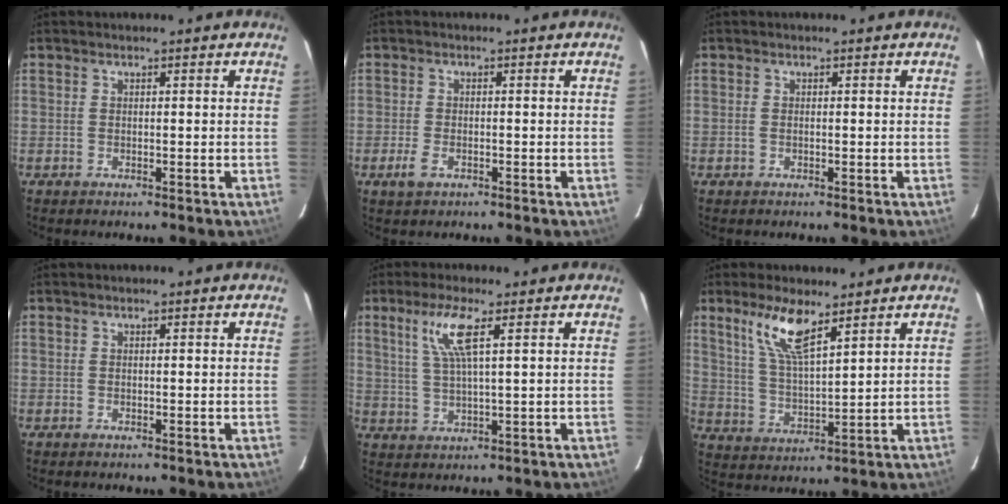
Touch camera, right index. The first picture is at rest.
{"total": 2.9, "force": [-1.5, 1.5, 2.0], "torque": [-0.046, -0.002, -0.027]}
{"total": 0.7, "force": [-0.2, 0.4, 0.5], "torque": [-0.012, 0.000, -0.004]}
{"total": 0.0}
{"total": 6.8, "force": [2.9, 0.6, 6.1], "torque": [-0.124, 0.001, 0.062]}
{"total": 9.3, "force": [6.0, 2.3, 6.8], "torque": [-0.135, 0.002, 0.125]}